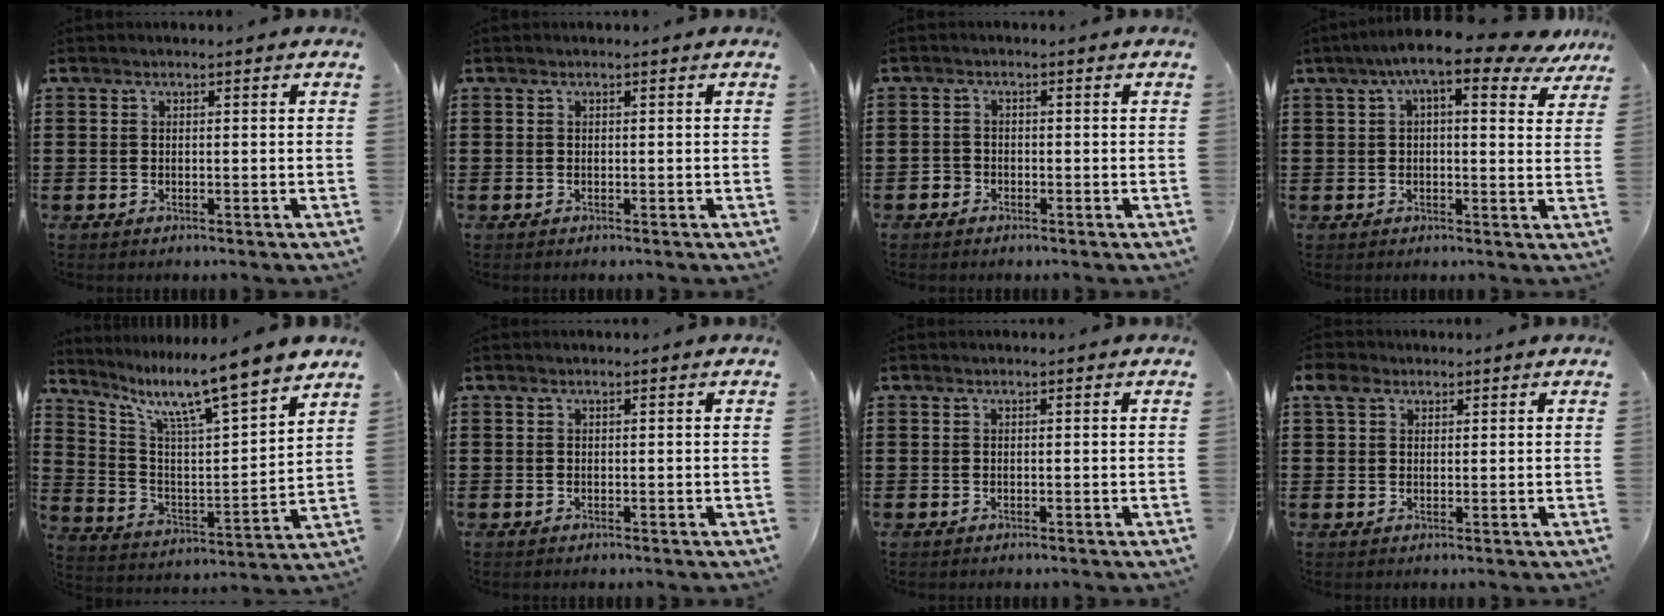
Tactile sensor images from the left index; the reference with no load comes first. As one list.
[{"total": 0.0}, {"total": 1.3, "force": [-1.0, 0.9, -0.1], "torque": [-0.004, 0.003, -0.023]}, {"total": 9.4, "force": [6.2, 1.8, 6.8], "torque": [-0.121, -0.015, 0.103]}, {"total": 10.2, "force": [8.7, 0.5, 5.4], "torque": [-0.124, -0.069, 0.136]}, {"total": 0.0}, {"total": 0.0}, {"total": 4.0, "force": [2.1, 3.0, 1.7], "torque": [-0.046, 0.015, 0.040]}]